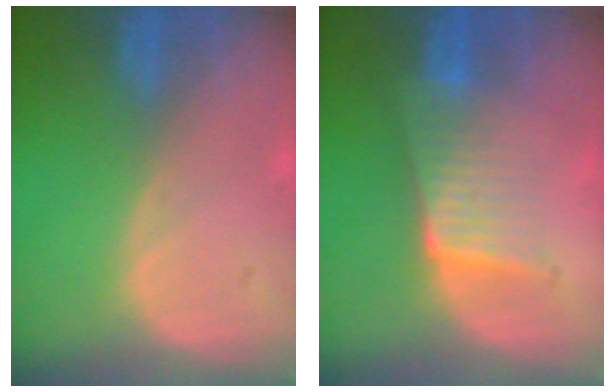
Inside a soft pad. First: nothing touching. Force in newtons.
{"total": 6.6, "press": 5.8, "slide": 3.3}